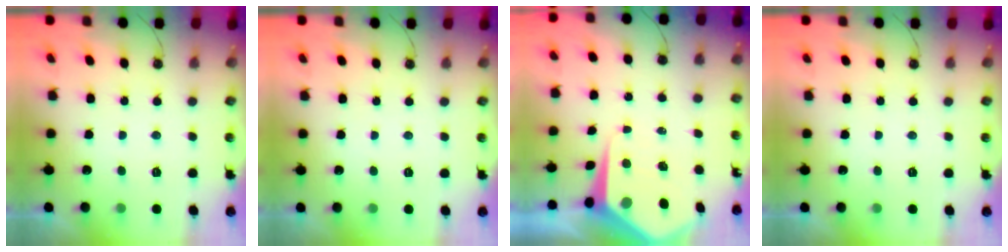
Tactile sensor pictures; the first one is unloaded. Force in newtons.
{"total": 1.0, "press": 0.4, "slide": 1.0}
{"total": 9.3, "press": 9.3, "slide": 0.9}
{"total": 0.0}